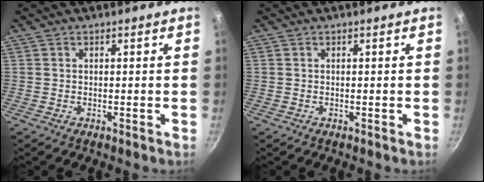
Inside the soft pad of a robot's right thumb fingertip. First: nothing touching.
{"total": 0.0}